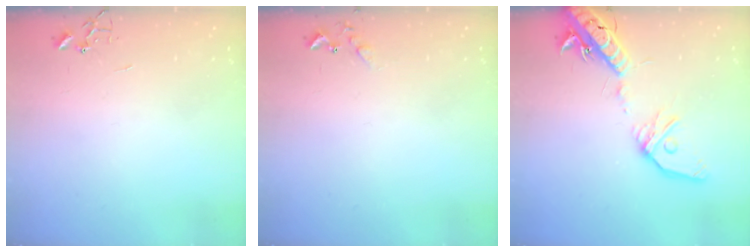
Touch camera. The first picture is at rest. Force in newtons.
{"total": 5.5, "press": 5.5, "slide": 0.6}
{"total": 17.2, "press": 16.8, "slide": 3.7}